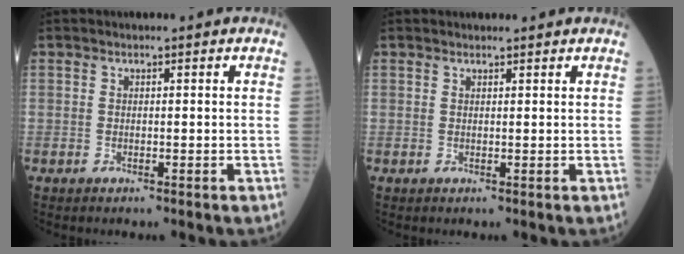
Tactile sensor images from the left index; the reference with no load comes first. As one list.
[{"total": 1.8, "force": [1.8, 0.1, 0.3], "torque": [-0.007, 0.007, 0.023]}]